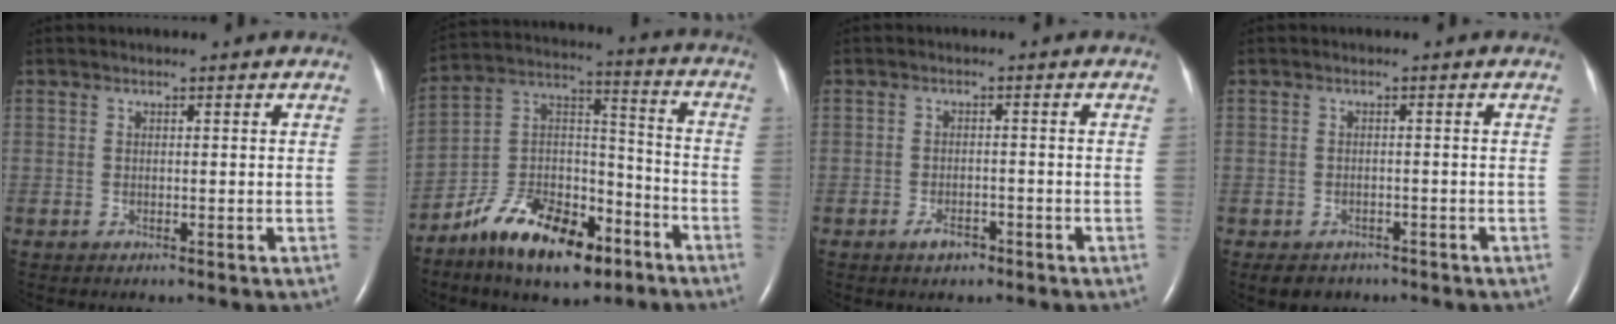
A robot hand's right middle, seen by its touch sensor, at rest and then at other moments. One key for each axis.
{"total": 17.3, "fx": -11.2, "fy": 7.2, "fz": 11.0, "tx": -0.196, "ty": 0.025, "tz": -0.192}
{"total": 2.4, "fx": -1.7, "fy": 1.1, "fz": 1.3, "tx": -0.028, "ty": 0.001, "tz": -0.024}
{"total": 4.4, "fx": -3.3, "fy": 2.7, "fz": 1.1, "tx": -0.015, "ty": 0.002, "tz": -0.043}